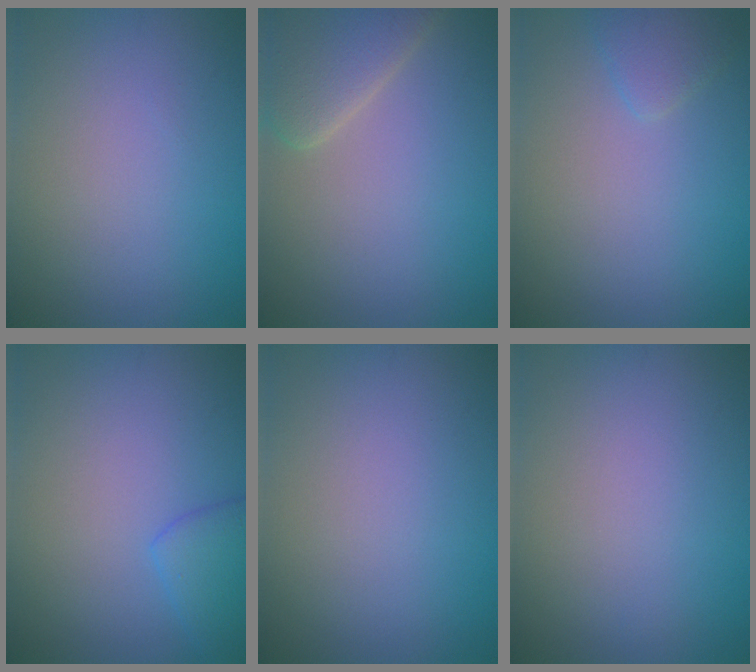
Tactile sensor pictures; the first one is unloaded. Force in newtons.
{"total": 4.8, "press": 4.8, "slide": 0.5}
{"total": 1.5, "press": 1.5, "slide": 0.2}
{"total": 2.6, "press": 2.6, "slide": 0.2}
{"total": 0.0}
{"total": 0.0}